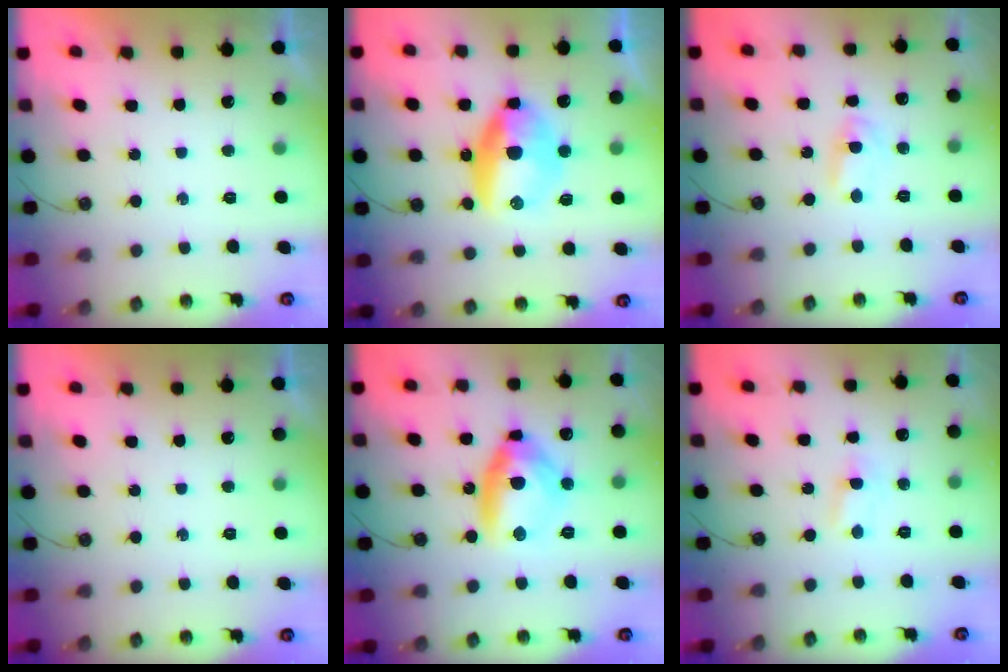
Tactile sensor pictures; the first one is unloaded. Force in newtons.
{"total": 12.3, "press": 12.3, "slide": 0.4}
{"total": 1.9, "press": 1.9, "slide": 0.2}
{"total": 0.0}
{"total": 13.4, "press": 13.4, "slide": 1.4}
{"total": 1.4, "press": 1.4, "slide": 0.3}